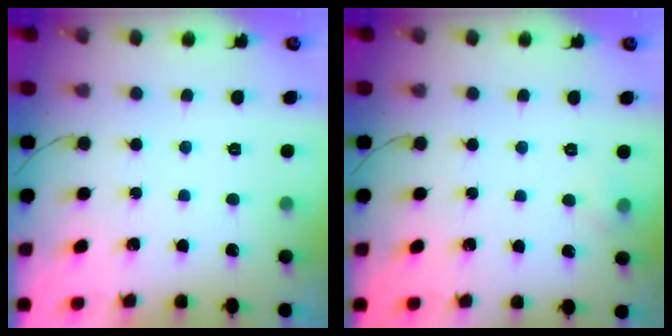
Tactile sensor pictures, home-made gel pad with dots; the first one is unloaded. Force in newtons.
{"total": 5.8, "press": 3.2, "slide": 4.9}